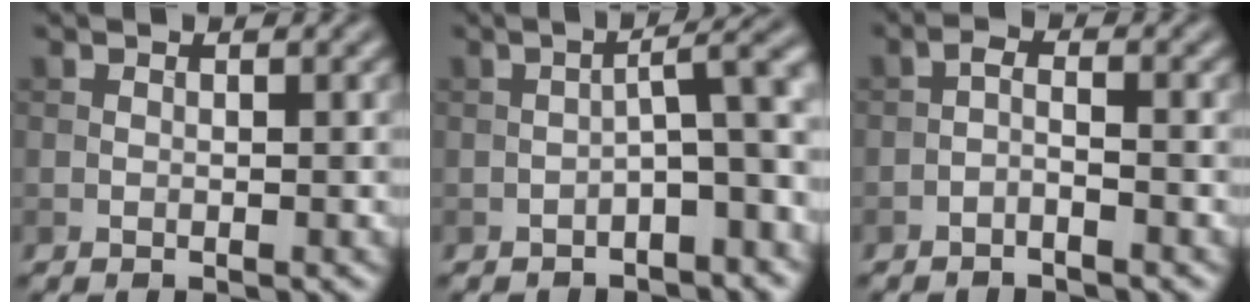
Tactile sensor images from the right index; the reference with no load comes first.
{"total": 5.0, "force": [-1.0, 1.2, 4.7], "torque": [-0.063, 0.018, -0.021]}
{"total": 1.4, "force": [-1.0, 0.2, 1.0], "torque": [-0.021, 0.004, -0.023]}